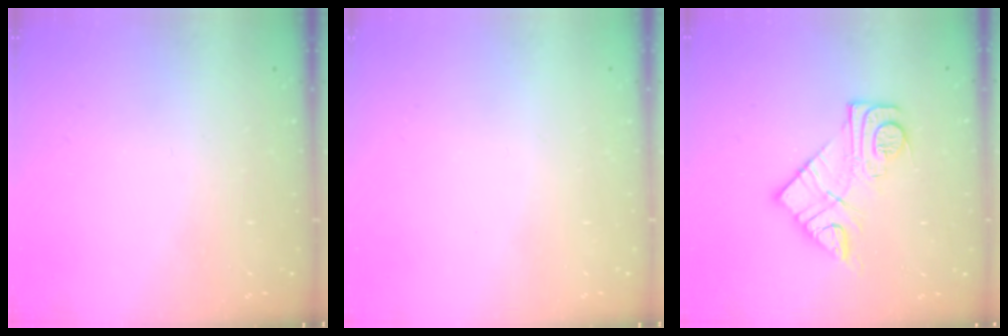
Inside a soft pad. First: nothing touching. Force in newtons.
{"total": 1.7, "press": 1.6, "slide": 0.1}
{"total": 12.9, "press": 12.8, "slide": 0.9}